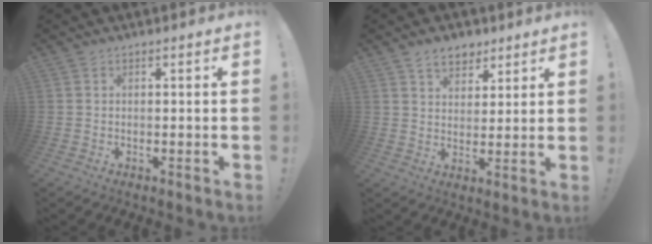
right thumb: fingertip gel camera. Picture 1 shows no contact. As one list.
[{"total": 7.5, "force": [4.9, 5.0, 2.7], "torque": [-0.040, -0.022, 0.092]}]